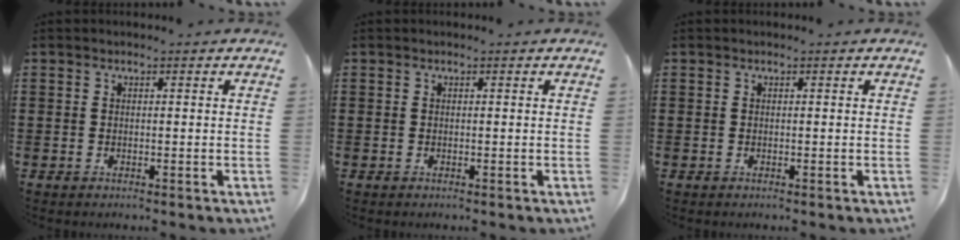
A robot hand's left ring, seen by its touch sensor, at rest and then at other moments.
{"total": 0.0}
{"total": 0.0}